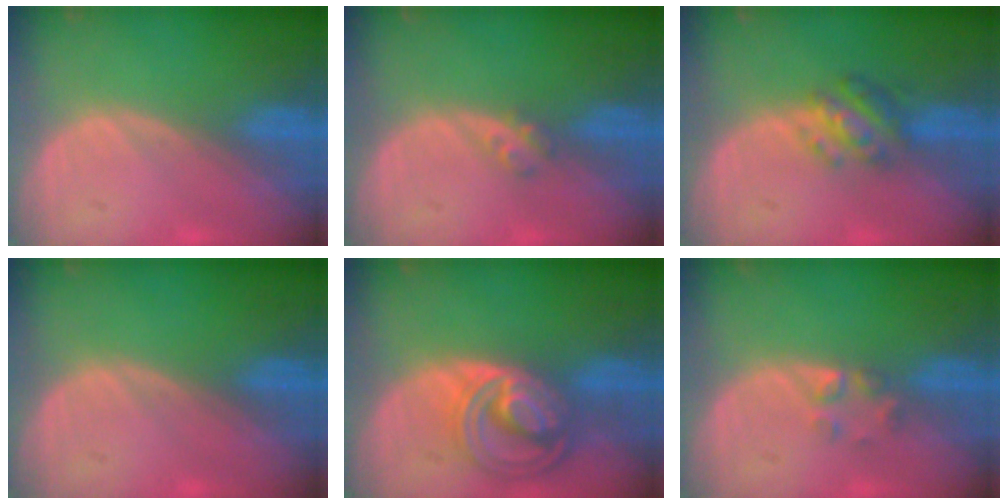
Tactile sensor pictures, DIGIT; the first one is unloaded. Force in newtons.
{"total": 1.8, "press": 1.5, "slide": 0.9}
{"total": 4.7, "press": 4.7, "slide": 0.4}
{"total": 0.0}
{"total": 8.6, "press": 7.4, "slide": 4.4}
{"total": 2.0, "press": 2.0, "slide": 0.2}